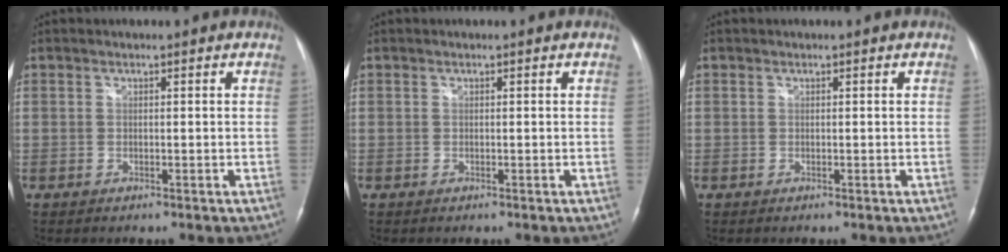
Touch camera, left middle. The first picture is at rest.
{"total": 0.0}
{"total": 0.0}